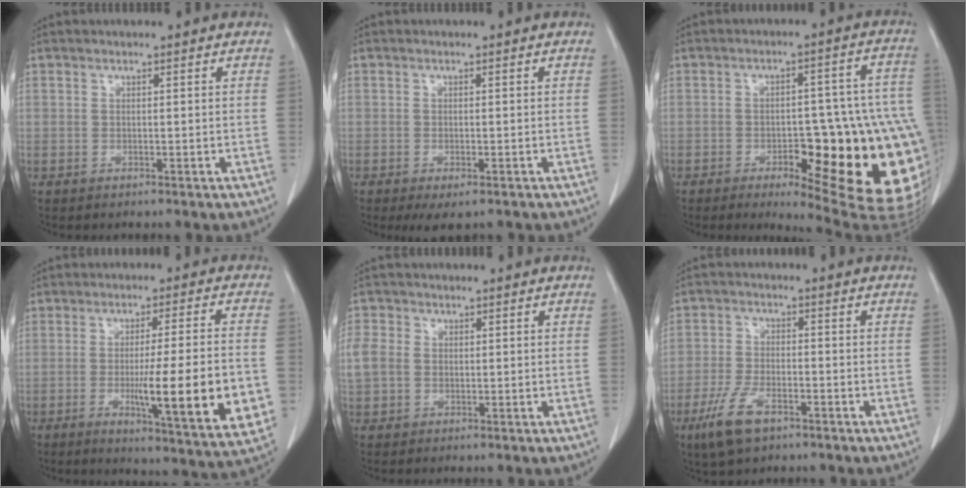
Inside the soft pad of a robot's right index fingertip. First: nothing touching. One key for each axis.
{"total": 3.2, "fx": -1.9, "fy": 1.2, "fz": 2.2, "tx": -0.034, "ty": -0.006, "tz": -0.023}
{"total": 23.7, "fx": -7.2, "fy": 6.2, "fz": 21.7, "tx": -0.165, "ty": 0.020, "tz": -0.074}
{"total": 16.4, "fx": -3.4, "fy": 0.8, "fz": 16.0, "tx": -0.199, "ty": -0.022, "tz": -0.044}
{"total": 4.3, "fx": 0.2, "fy": 3.7, "fz": 2.2, "tx": -0.063, "ty": 0.017, "tz": 0.004}
{"total": 7.5, "fx": -4.3, "fy": 3.3, "fz": 5.2, "tx": -0.116, "ty": -0.010, "tz": -0.079}